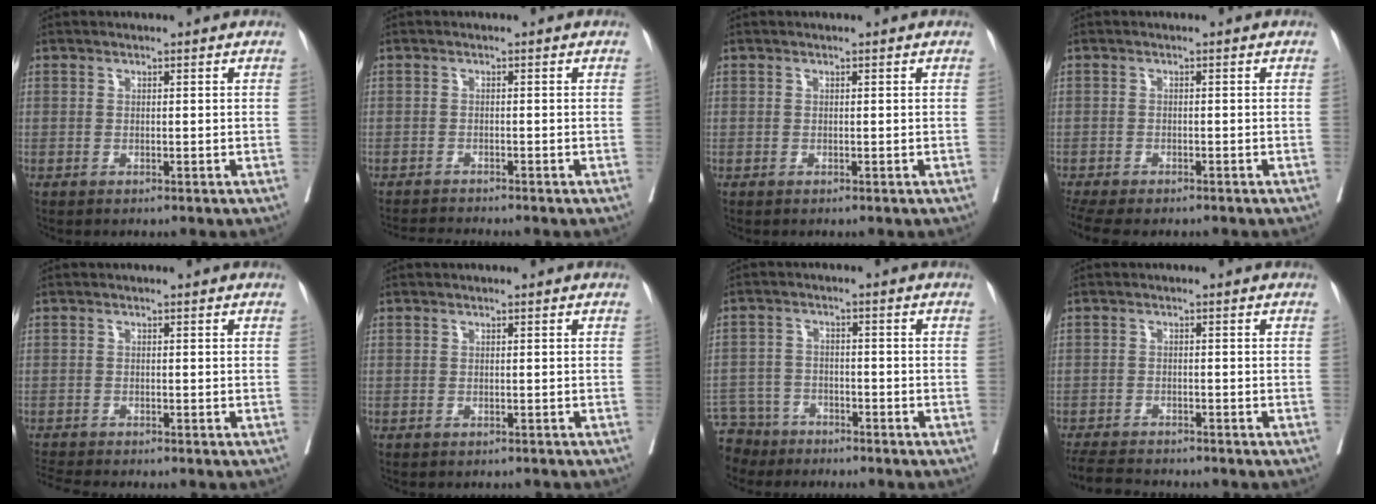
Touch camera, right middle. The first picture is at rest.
{"total": 3.0, "force": [-2.8, -0.9, 0.4], "torque": [-0.003, -0.015, -0.048]}
{"total": 0.0}
{"total": 8.5, "force": [-6.9, 2.7, 4.3], "torque": [-0.084, -0.005, -0.101]}
{"total": 3.1, "force": [-2.9, -0.6, 0.8], "torque": [-0.014, -0.014, -0.053]}
{"total": 0.8, "force": [-0.7, 0.3, 0.0], "torque": [-0.003, 0.001, -0.013]}
{"total": 6.9, "force": [-6.1, 3.2, 0.0], "torque": [-0.005, -0.006, -0.111]}
{"total": 6.4, "force": [-6.0, 0.9, 2.1], "torque": [-0.029, -0.015, -0.099]}